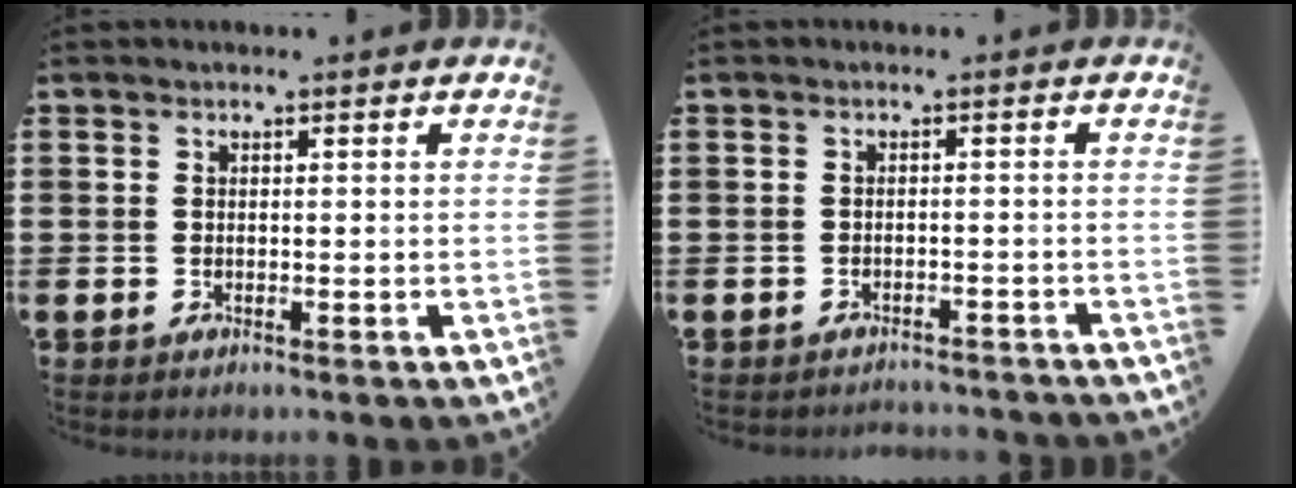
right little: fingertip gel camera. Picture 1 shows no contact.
{"total": 1.5, "force": [-1.5, 0.0, -0.1], "torque": [-0.003, 0.003, -0.031]}